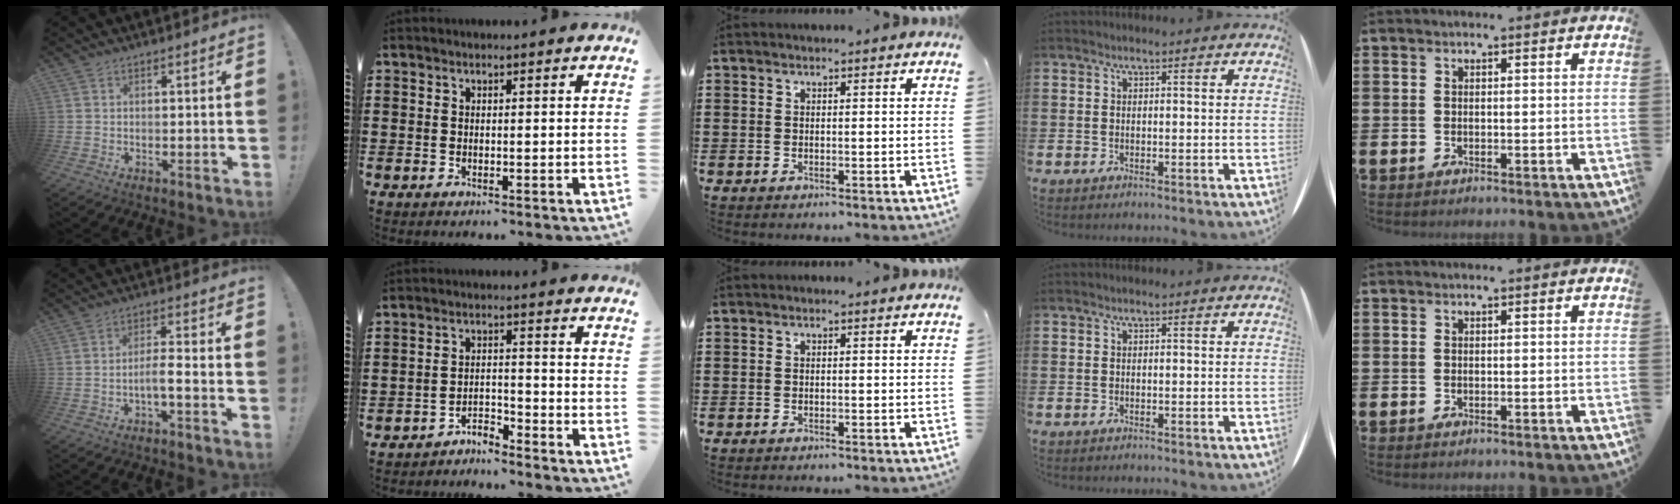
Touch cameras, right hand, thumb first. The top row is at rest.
{"thumb": {"total": 5.4, "force": [-2.4, 0.9, 4.8], "torque": [-0.081, 0.007, -0.041]}, "index": {"total": 3.2, "force": [-3.2, 0.2, -0.1], "torque": [-0.006, 0.003, -0.067]}}